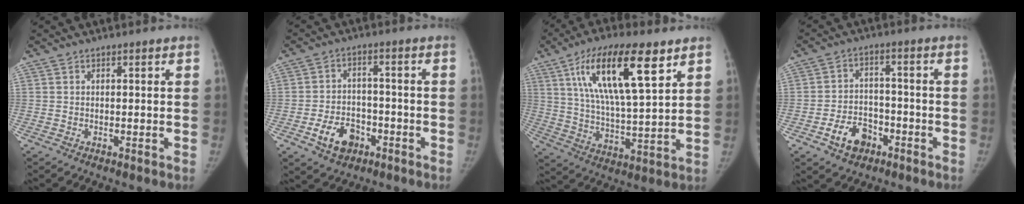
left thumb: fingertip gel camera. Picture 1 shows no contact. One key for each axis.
{"total": 8.0, "fx": -3.8, "fy": 5.6, "fz": 4.3, "tx": -0.055, "ty": 0.026, "tz": -0.061}
{"total": 19.2, "fx": 9.1, "fy": 5.6, "fz": 15.9, "tx": -0.268, "ty": -0.027, "tz": 0.161}
{"total": 7.8, "fx": -4.1, "fy": 5.4, "fz": 3.8, "tx": -0.043, "ty": 0.031, "tz": -0.066}